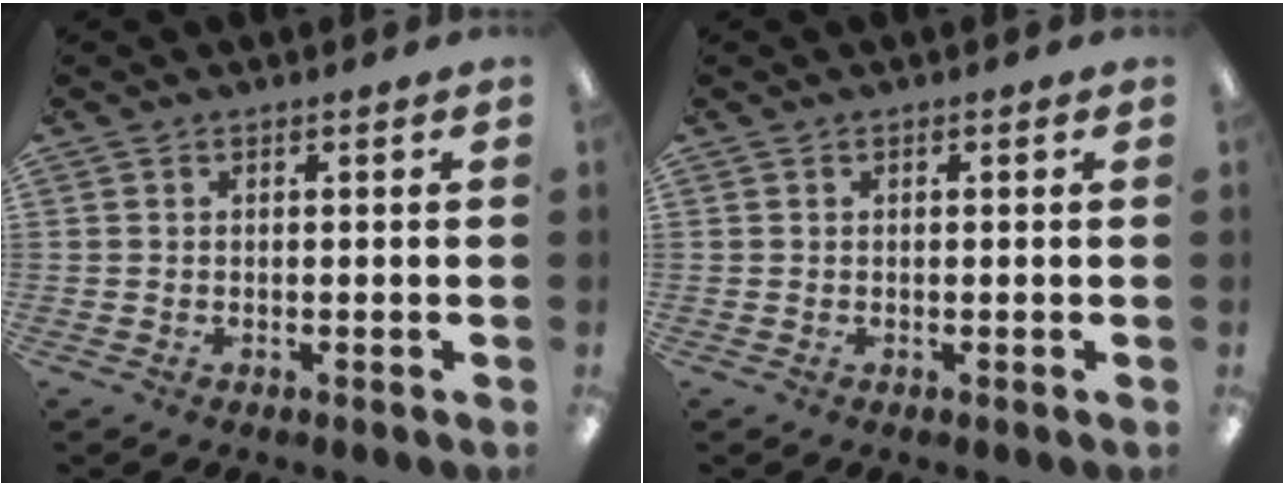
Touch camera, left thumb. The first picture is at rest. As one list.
[{"total": 0.0}]